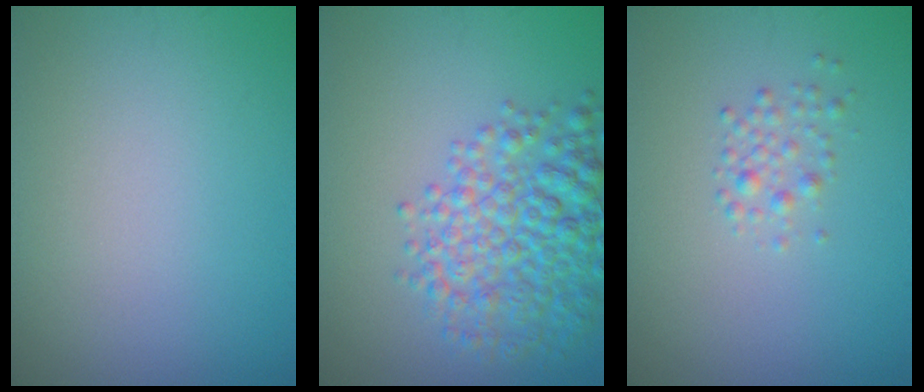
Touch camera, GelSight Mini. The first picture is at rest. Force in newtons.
{"total": 6.4, "press": 6.4, "slide": 0.2}
{"total": 1.4, "press": 1.4, "slide": 0.0}